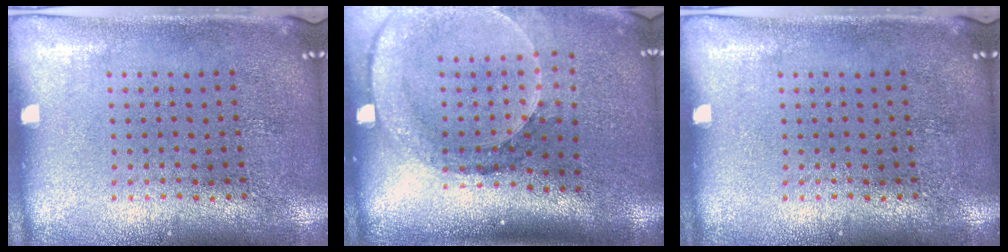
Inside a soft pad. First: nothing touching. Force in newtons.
{"total": 2.7, "press": 2.0, "slide": 1.8}
{"total": 0.0}